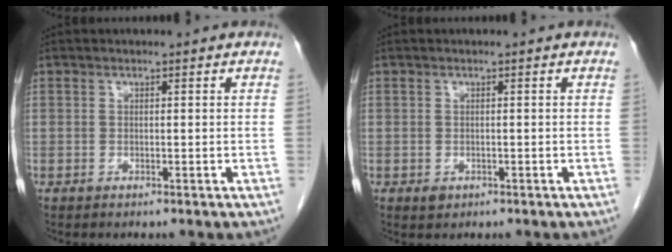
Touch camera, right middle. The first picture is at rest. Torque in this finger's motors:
{"motor_torque": [0.58, -0.16, 0.00, 0.02]}